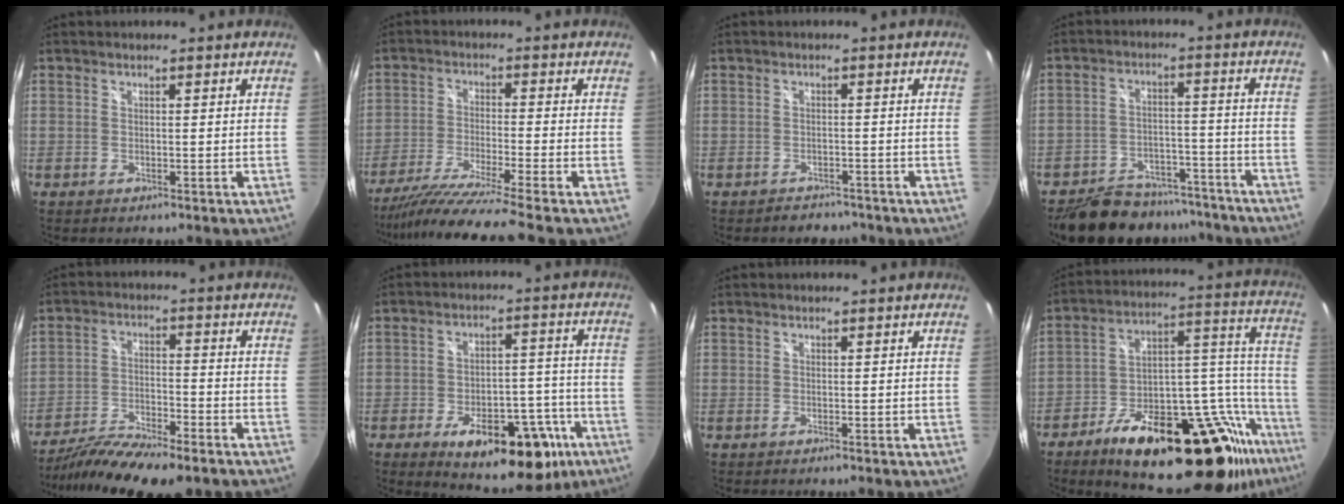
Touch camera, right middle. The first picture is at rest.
{"total": 12.4, "force": [-10.5, -2.4, 6.1], "torque": [-0.127, -0.035, -0.185]}
{"total": 3.8, "force": [-3.1, 2.1, 0.4], "torque": [-0.011, 0.004, -0.042]}
{"total": 16.8, "force": [-14.0, 7.3, 5.8], "torque": [-0.130, 0.017, -0.185]}
{"total": 13.7, "force": [-11.2, 2.8, 7.4], "torque": [-0.159, -0.038, -0.196]}
{"total": 20.0, "force": [-11.0, 9.8, 13.5], "torque": [-0.193, 0.013, -0.131]}
{"total": 0.0}
{"total": 33.2, "force": [-20.8, 10.0, 23.9], "torque": [-0.300, 0.019, -0.304]}